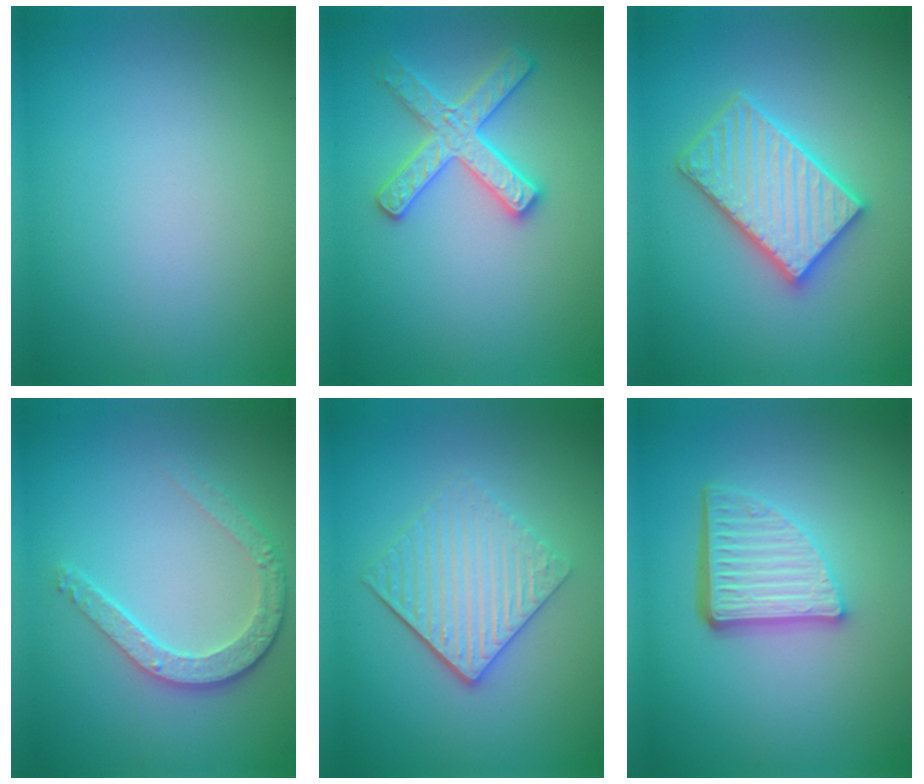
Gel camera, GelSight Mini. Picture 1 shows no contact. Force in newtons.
{"total": 3.6, "press": 3.5, "slide": 1.0}
{"total": 5.6, "press": 5.5, "slide": 0.8}
{"total": 3.6, "press": 2.9, "slide": 2.2}
{"total": 4.7, "press": 3.6, "slide": 3.0}
{"total": 5.7, "press": 3.8, "slide": 4.2}